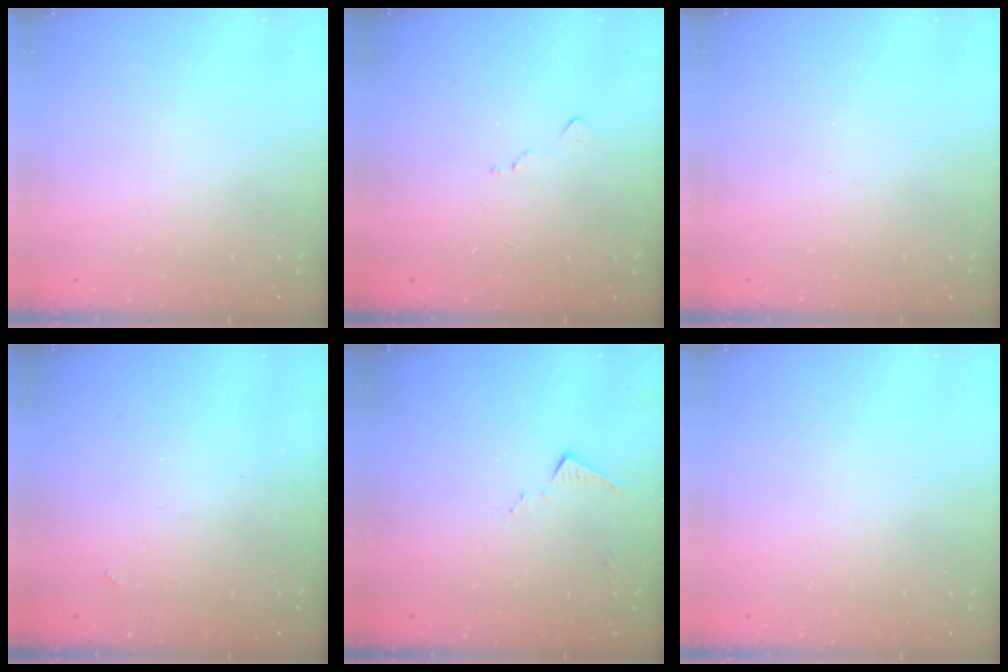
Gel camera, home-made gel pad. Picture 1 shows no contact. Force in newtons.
{"total": 6.3, "press": 6.3, "slide": 0.9}
{"total": 0.0}
{"total": 2.5, "press": 2.5, "slide": 0.5}
{"total": 7.8, "press": 7.8, "slide": 0.4}
{"total": 0.0}